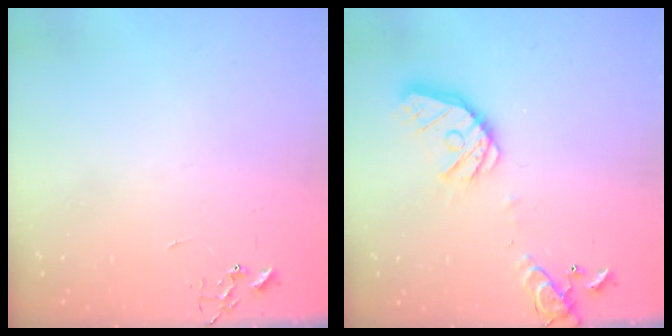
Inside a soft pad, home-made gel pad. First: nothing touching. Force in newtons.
{"total": 16.9, "press": 16.7, "slide": 3.0}